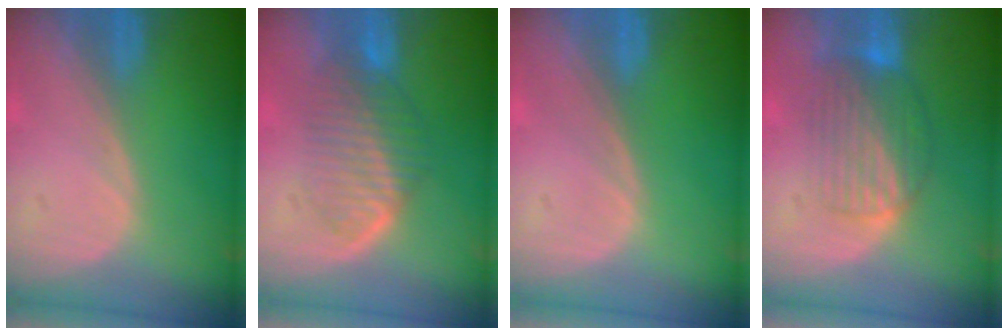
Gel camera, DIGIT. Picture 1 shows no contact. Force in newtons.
{"total": 6.6, "press": 6.4, "slide": 1.8}
{"total": 0.0}
{"total": 7.9, "press": 7.1, "slide": 3.5}